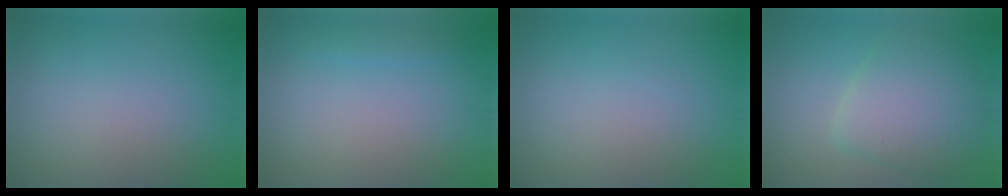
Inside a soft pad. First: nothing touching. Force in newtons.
{"total": 1.0, "press": 1.0, "slide": 0.1}
{"total": 0.0}
{"total": 5.6, "press": 5.6, "slide": 0.3}